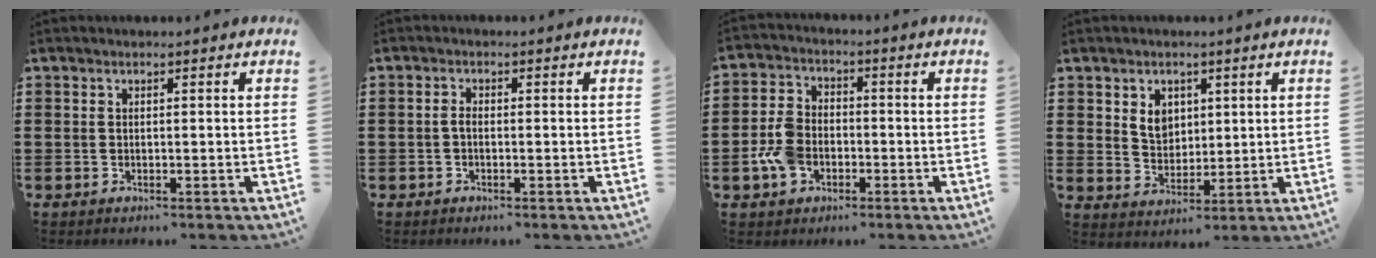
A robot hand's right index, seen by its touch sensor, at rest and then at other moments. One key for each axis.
{"total": 1.3, "fx": -0.5, "fy": 0.5, "fz": 1.1, "tx": -0.029, "ty": -0.003, "tz": -0.012}
{"total": 6.3, "fx": -2.1, "fy": 4.4, "fz": 4.0, "tx": -0.108, "ty": 0.006, "tz": -0.047}
{"total": 4.7, "fx": 1.9, "fy": 3.8, "fz": 2.0, "tx": -0.046, "ty": 0.010, "tz": 0.033}